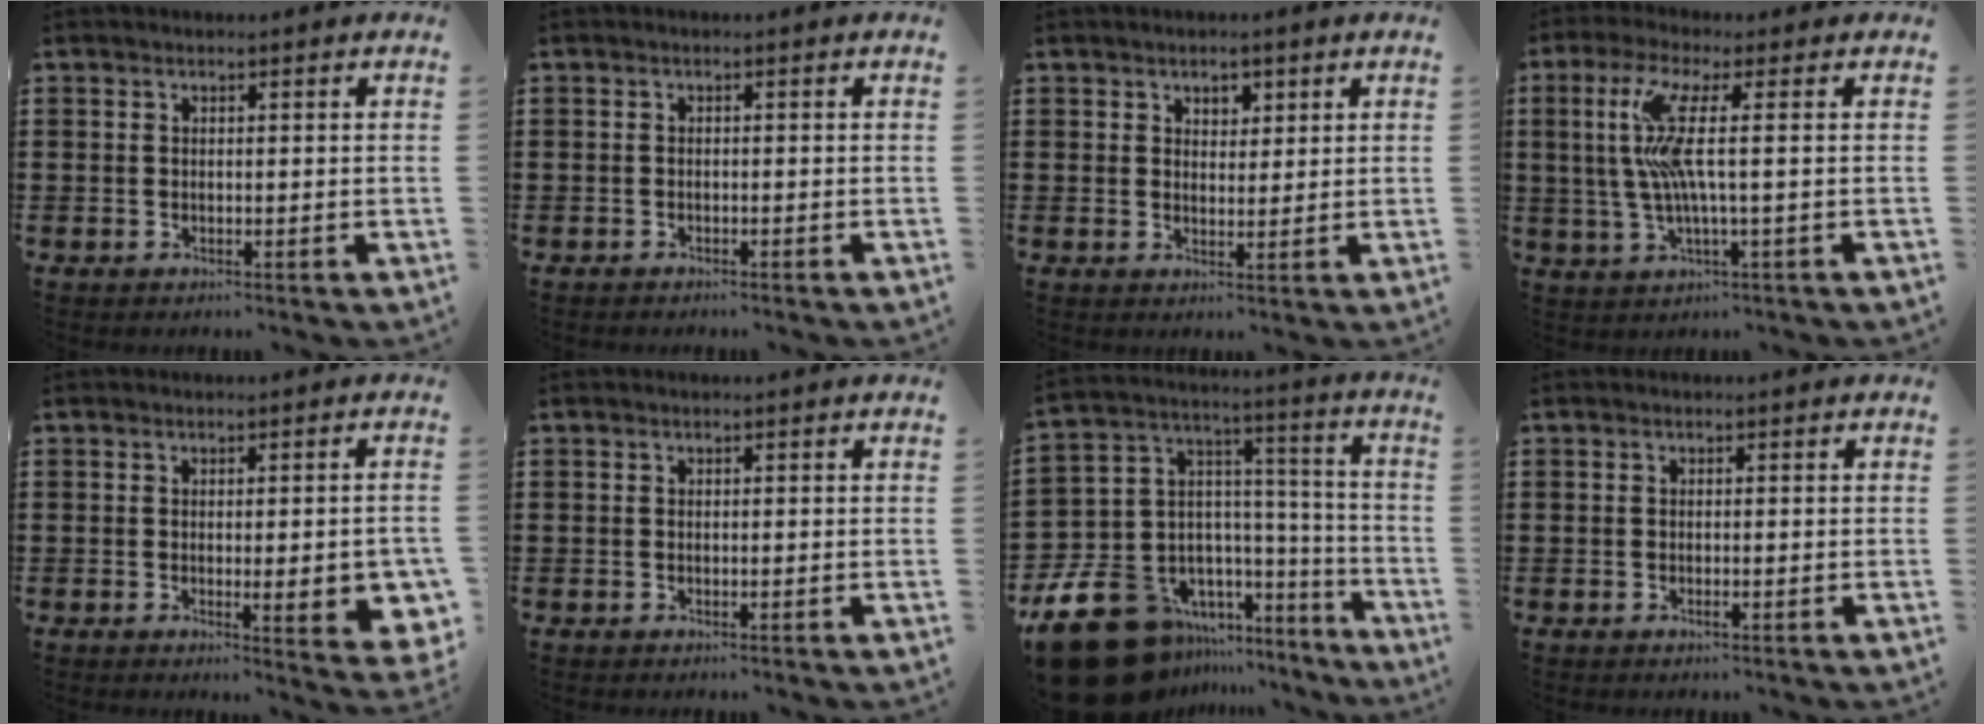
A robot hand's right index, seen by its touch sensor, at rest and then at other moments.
{"total": 0.6, "force": [-0.6, 0.1, 0.0], "torque": [-0.001, 0.001, -0.013]}
{"total": 2.2, "force": [1.5, 1.5, 0.7], "torque": [-0.019, 0.009, 0.027]}
{"total": 8.5, "force": [0.8, 0.5, 8.5], "torque": [-0.194, -0.019, -0.001]}
{"total": 5.7, "force": [-0.6, 1.2, 5.6], "torque": [-0.084, -0.011, -0.005]}
{"total": 0.0}
{"total": 16.4, "force": [-10.4, 10.9, 6.3], "torque": [-0.148, 0.021, -0.163]}
{"total": 0.7, "force": [-0.3, 0.0, 0.6], "torque": [-0.012, -0.004, -0.005]}